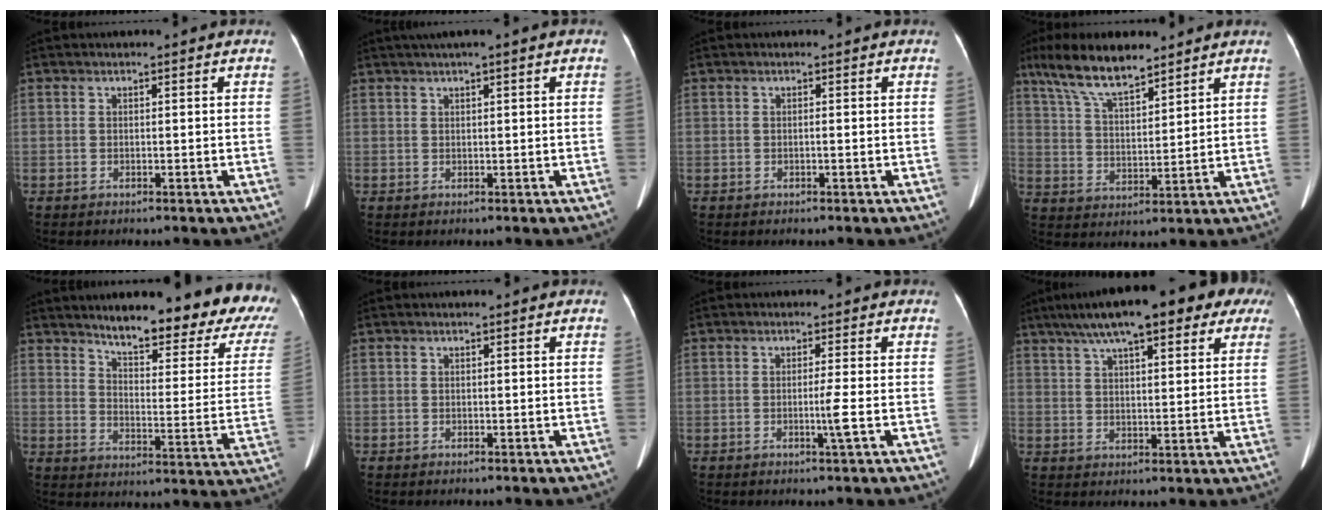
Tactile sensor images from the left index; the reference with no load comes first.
{"total": 3.4, "force": [2.1, -0.1, 2.6], "torque": [-0.046, 0.025, 0.037]}
{"total": 0.0}
{"total": 10.7, "force": [8.2, 2.4, 6.4], "torque": [-0.129, 0.015, 0.154]}
{"total": 21.5, "force": [18.7, 3.8, 9.9], "torque": [-0.121, -0.065, 0.225]}
{"total": 0.0}
{"total": 2.3, "force": [-0.7, -0.9, 2.0], "torque": [-0.036, -0.004, -0.012]}
{"total": 21.1, "force": [14.2, 5.6, 14.6], "torque": [-0.229, 0.065, 0.188]}